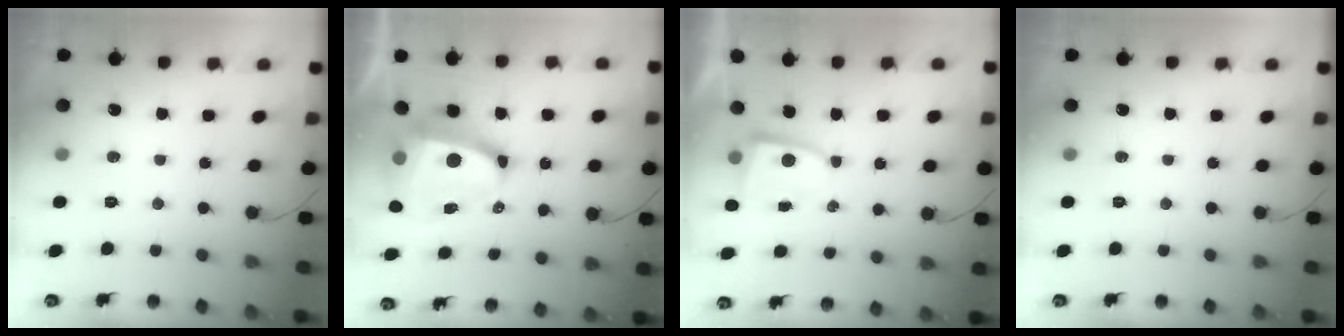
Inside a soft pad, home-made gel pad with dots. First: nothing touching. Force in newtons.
{"total": 13.8, "press": 13.7, "slide": 1.7}
{"total": 2.8, "press": 2.7, "slide": 0.5}
{"total": 0.0}